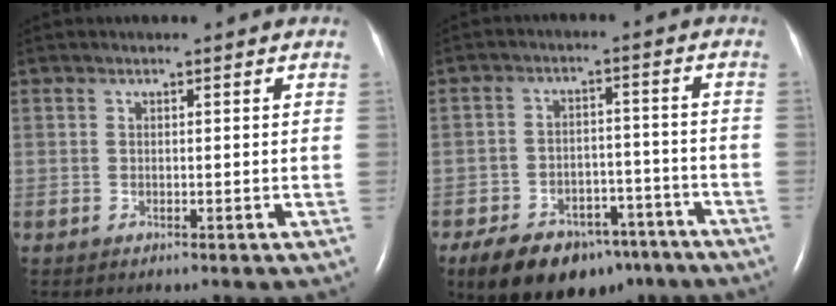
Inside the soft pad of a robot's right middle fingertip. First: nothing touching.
{"total": 15.5, "force": [-11.1, 8.0, 7.3], "torque": [-0.129, 0.005, -0.164]}